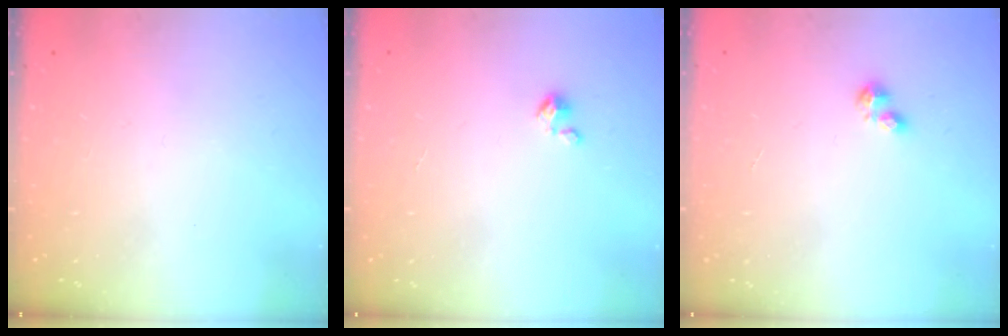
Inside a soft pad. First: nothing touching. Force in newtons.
{"total": 2.2, "press": 2.1, "slide": 0.3}
{"total": 2.1, "press": 2.1, "slide": 0.3}